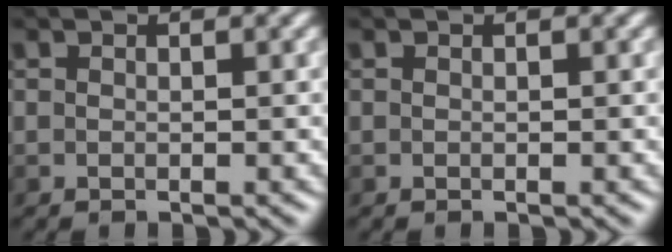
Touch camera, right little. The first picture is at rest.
{"total": 0.0}